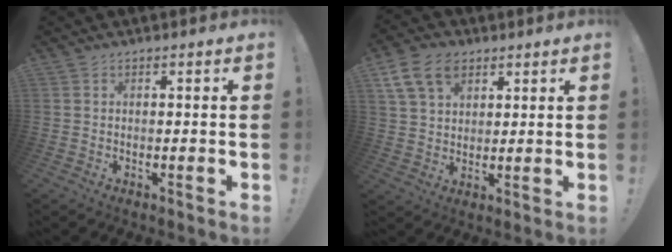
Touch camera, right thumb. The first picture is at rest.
{"total": 11.6, "force": [6.1, 7.9, 5.9], "torque": [-0.101, -0.018, 0.120]}